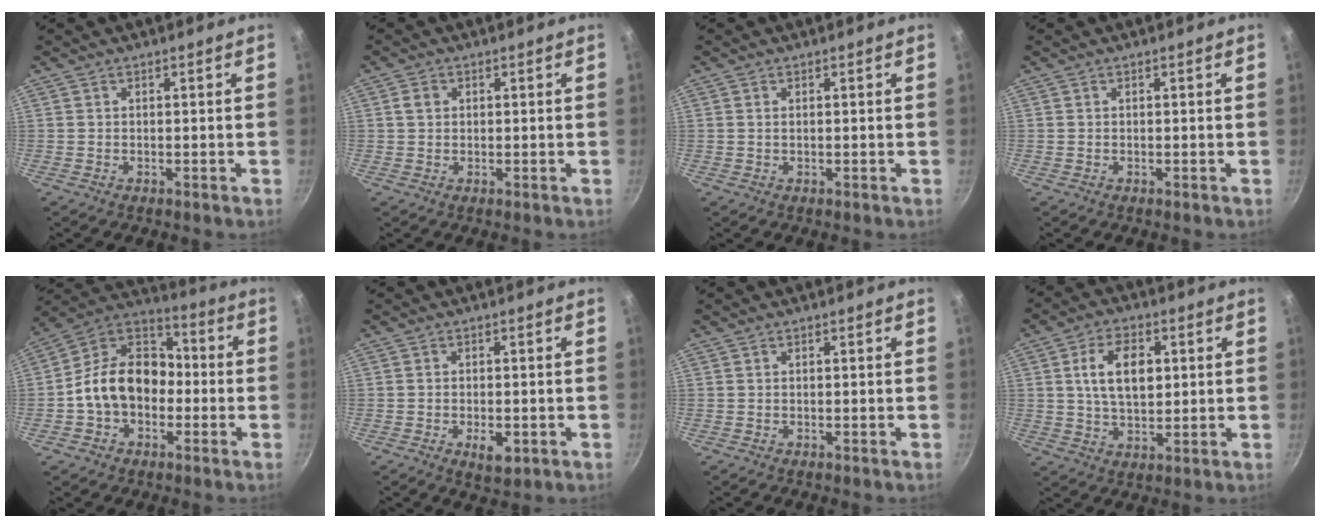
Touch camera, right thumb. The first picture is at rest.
{"total": 2.0, "force": [0.5, 1.7, 1.0], "torque": [-0.010, 0.005, 0.007]}
{"total": 0.6, "force": [0.2, 0.3, 0.5], "torque": [-0.010, 0.001, 0.005]}
{"total": 0.0}
{"total": 15.6, "force": [-2.5, 11.6, 10.1], "torque": [-0.129, 0.051, -0.064]}
{"total": 4.4, "force": [-1.4, 2.2, 3.5], "torque": [-0.048, 0.002, -0.018]}
{"total": 0.0}
{"total": 10.2, "force": [2.1, 6.1, 7.9], "torque": [-0.121, -0.001, 0.037]}